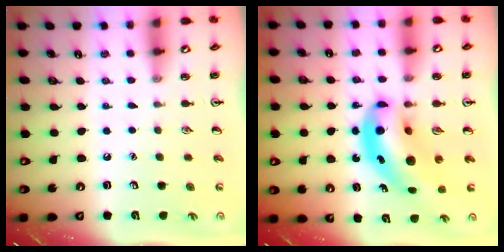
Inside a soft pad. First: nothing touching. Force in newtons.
{"total": 12.0, "press": 11.5, "slide": 3.5}